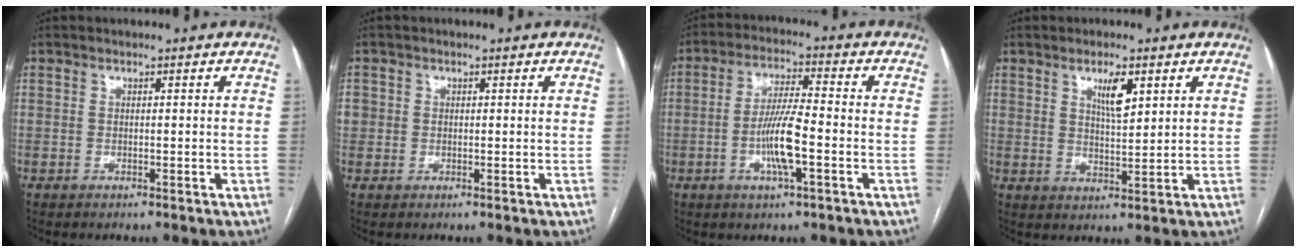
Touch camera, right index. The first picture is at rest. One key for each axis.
{"total": 3.1, "fx": 0.2, "fy": 2.9, "fz": 1.0, "tx": -0.031, "ty": 0.015, "tz": 0.009}
{"total": 7.9, "fx": -2.2, "fy": 0.9, "fz": 7.5, "tx": -0.148, "ty": -0.001, "tz": -0.044}
{"total": 4.6, "fx": 2.4, "fy": 1.1, "fz": 3.8, "tx": -0.067, "ty": -0.004, "tz": 0.044}